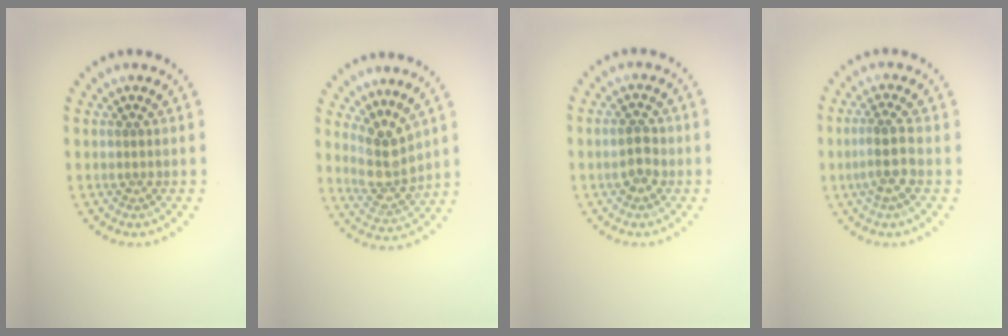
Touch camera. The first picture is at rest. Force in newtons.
{"total": 3.5, "press": 2.9, "slide": 1.9}
{"total": 2.2, "press": 2.2, "slide": 0.2}
{"total": 2.6, "press": 2.2, "slide": 1.4}